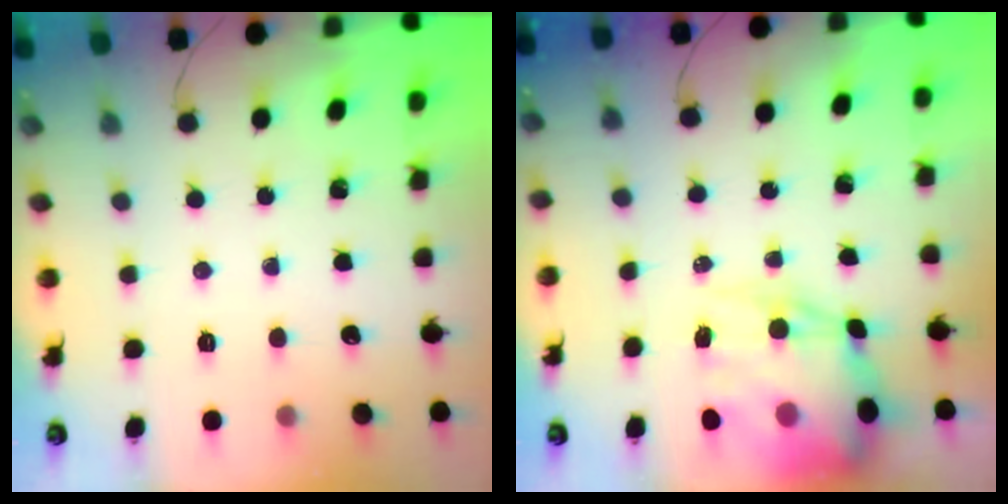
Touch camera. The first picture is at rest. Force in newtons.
{"total": 18.1, "press": 17.6, "slide": 4.2}